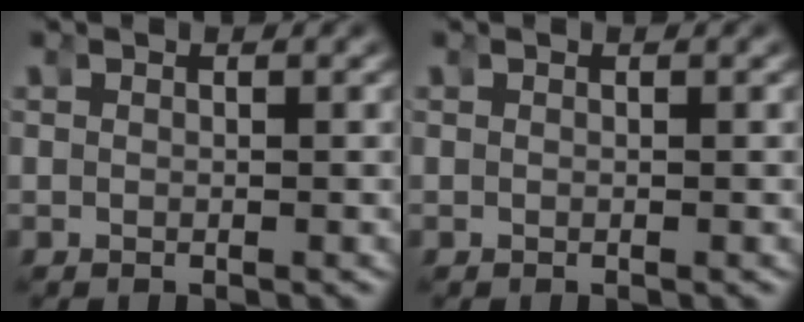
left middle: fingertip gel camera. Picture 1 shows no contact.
{"total": 0.0}